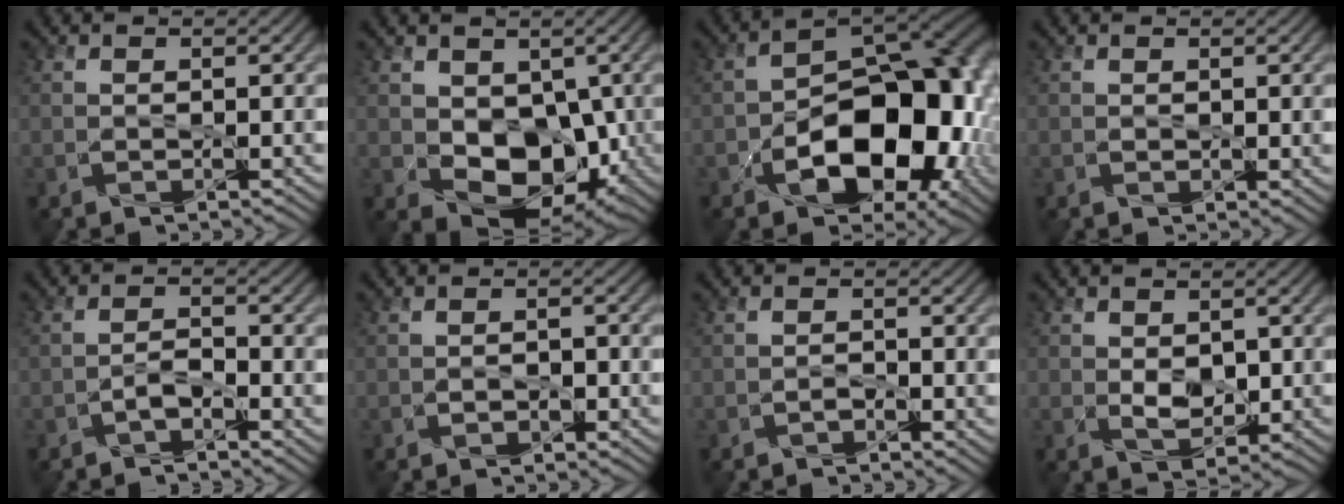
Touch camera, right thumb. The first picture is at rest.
{"total": 9.7, "force": [-0.5, 6.7, 7.0], "torque": [-0.121, -0.027, -0.006]}
{"total": 13.6, "force": [-4.4, 7.7, 10.4], "torque": [-0.132, -0.027, -0.065]}
{"total": 1.4, "force": [0.6, 0.7, 1.0], "torque": [-0.022, -0.007, 0.008]}
{"total": 1.8, "force": [-1.4, -0.4, 1.1], "torque": [-0.017, 0.006, -0.023]}
{"total": 0.8, "force": [-0.7, 0.0, 0.5], "torque": [0.002, 0.000, -0.011]}
{"total": 0.9, "force": [-0.7, -0.3, 0.5], "torque": [-0.006, -0.002, -0.010]}
{"total": 3.3, "force": [0.2, 1.7, 2.9], "torque": [-0.060, -0.008, 0.005]}